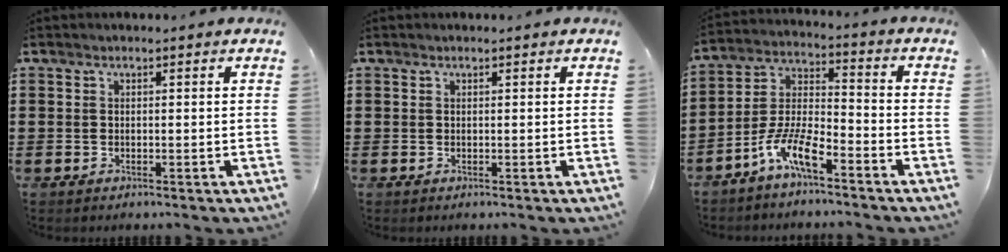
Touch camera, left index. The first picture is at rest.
{"total": 0.0}
{"total": 9.0, "force": [-6.8, 1.8, 5.6], "torque": [-0.130, -0.004, -0.135]}